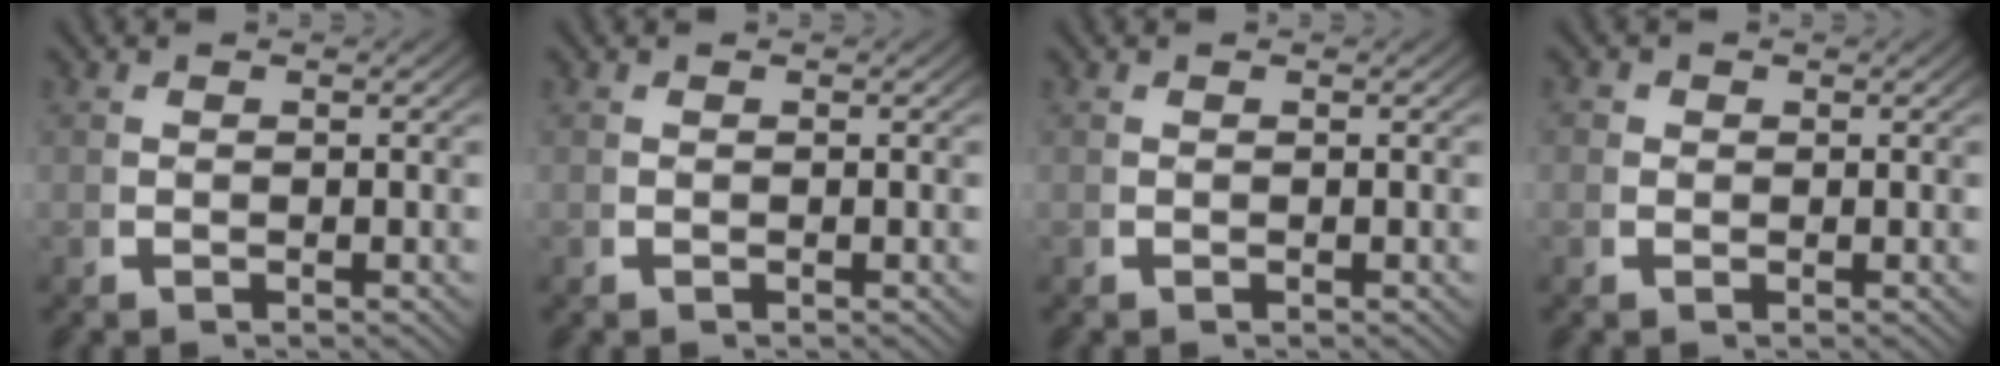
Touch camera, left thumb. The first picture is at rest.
{"total": 0.0}
{"total": 0.0}
{"total": 1.2, "force": [0.2, 1.2, 0.3], "torque": [-0.007, -0.007, 0.002]}